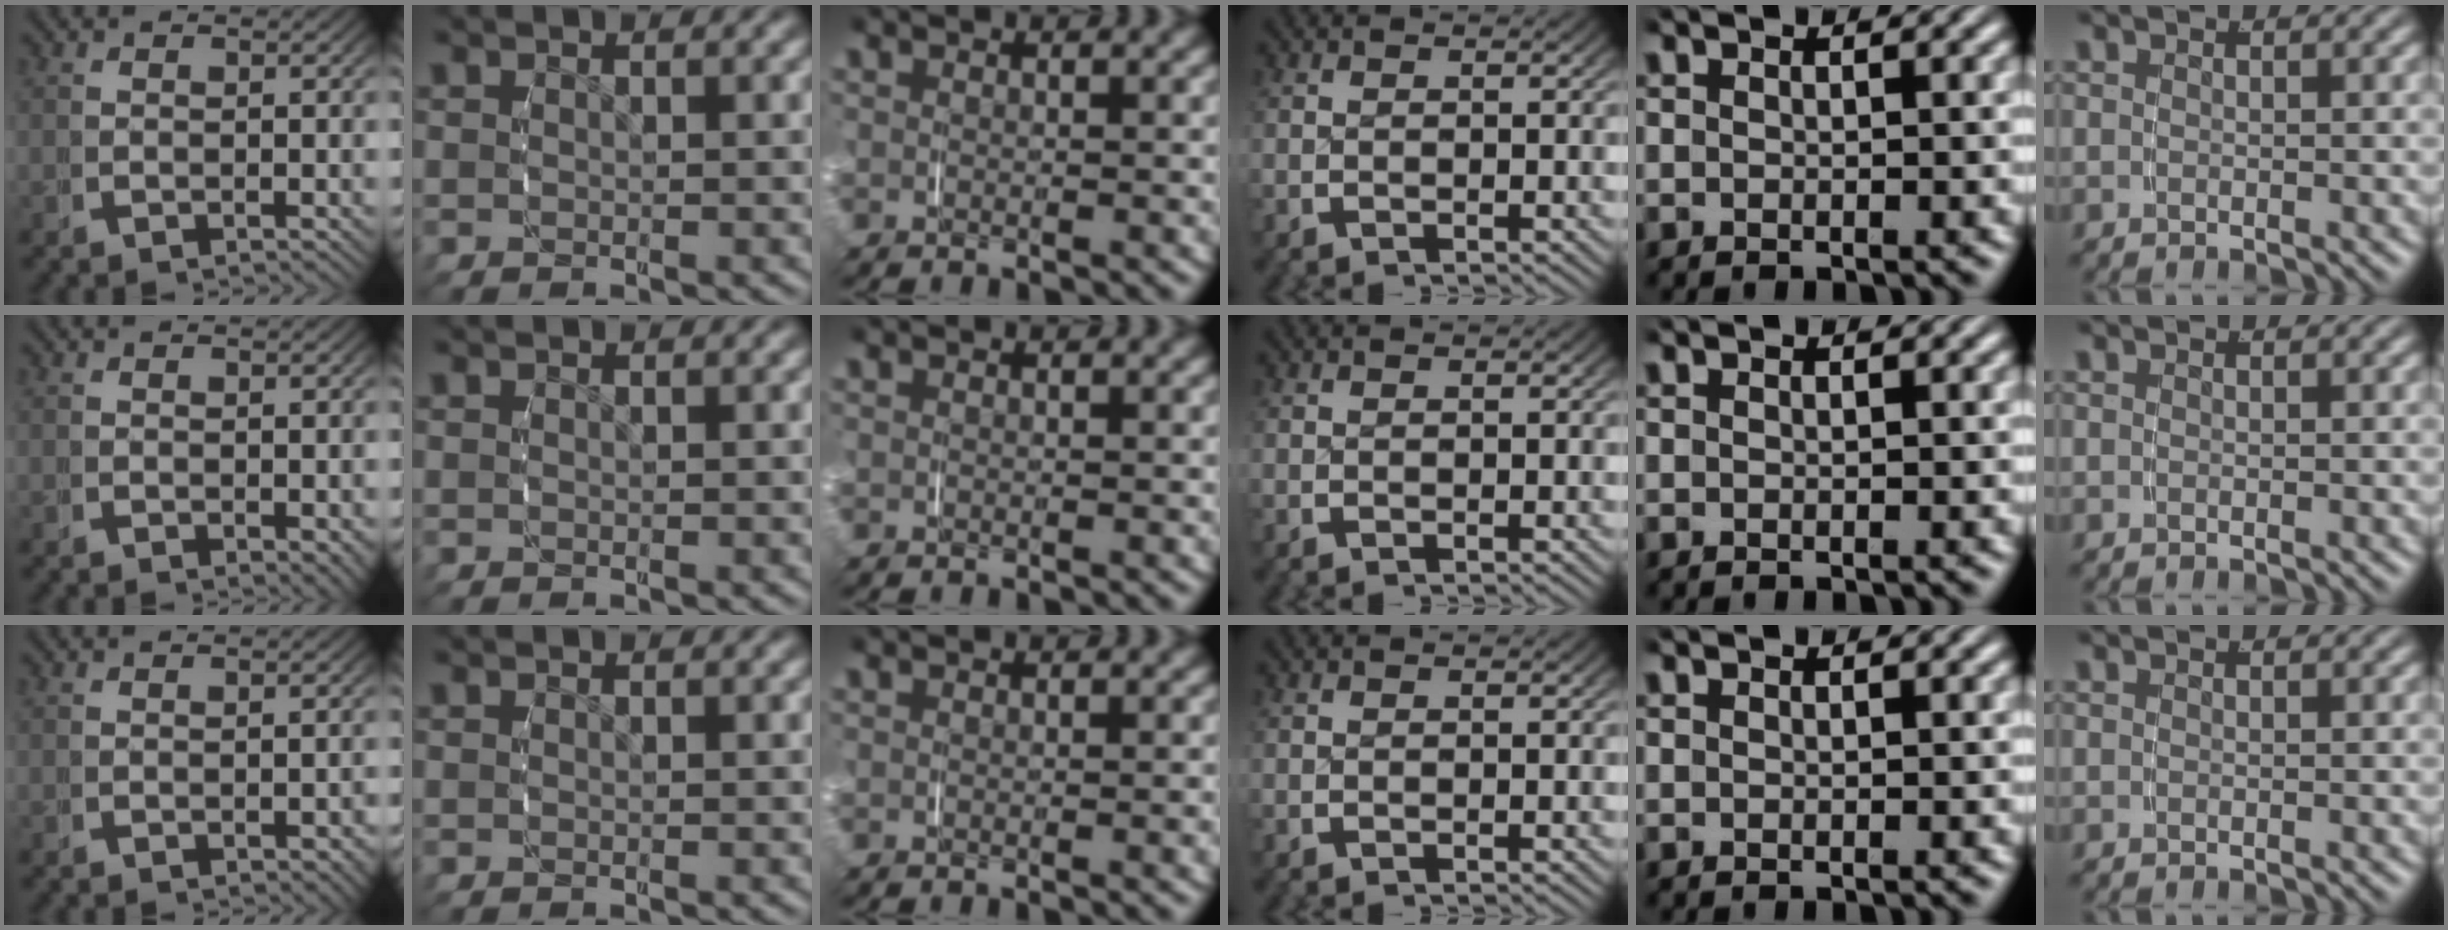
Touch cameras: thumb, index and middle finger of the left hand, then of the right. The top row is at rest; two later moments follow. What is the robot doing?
{"motion": "grasp_and_lifting", "object": "string"}